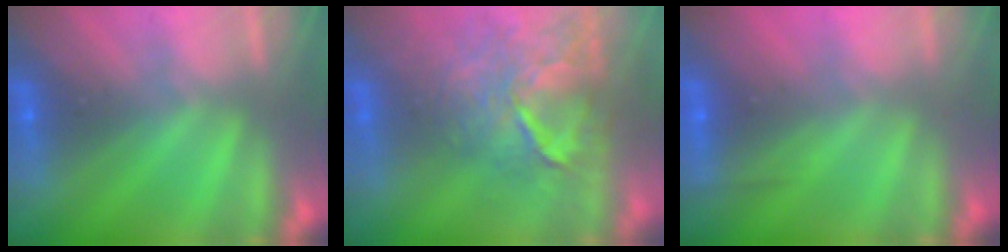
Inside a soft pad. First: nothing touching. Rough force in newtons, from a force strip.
{"total": 7.6}
{"total": 2.5}